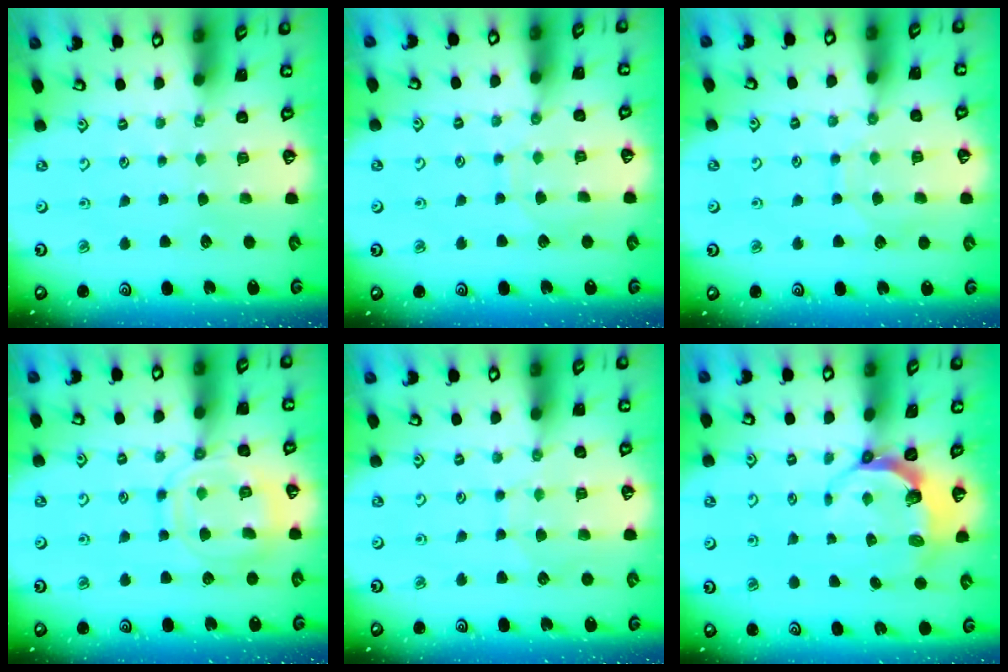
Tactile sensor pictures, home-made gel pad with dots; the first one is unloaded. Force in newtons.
{"total": 5.3, "press": 5.2, "slide": 0.6}
{"total": 7.6, "press": 7.6, "slide": 0.5}
{"total": 13.9, "press": 13.8, "slide": 1.1}
{"total": 7.1, "press": 7.0, "slide": 0.5}
{"total": 5.8, "press": 4.7, "slide": 3.4}